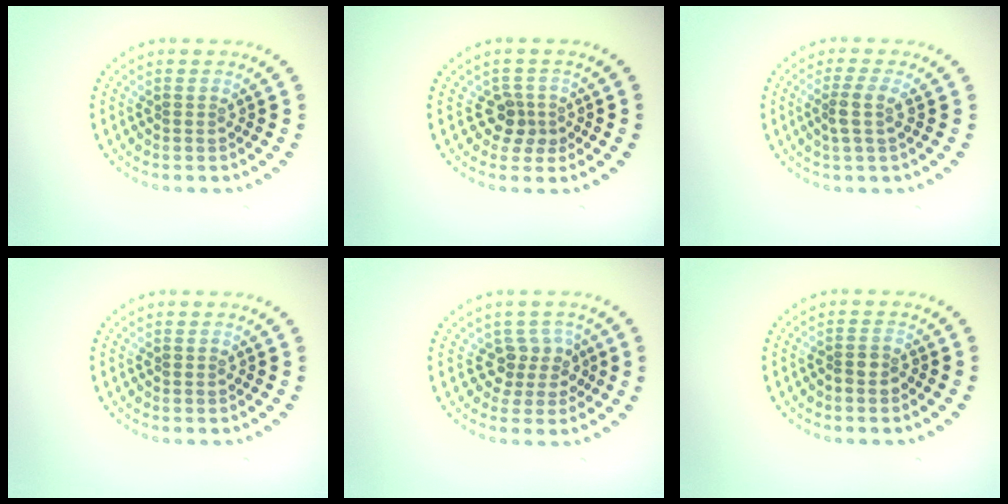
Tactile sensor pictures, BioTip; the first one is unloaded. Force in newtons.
{"total": 2.3, "press": 1.8, "slide": 1.4}
{"total": 2.0, "press": 1.6, "slide": 1.3}
{"total": 0.6, "press": 0.6, "slide": 0.0}
{"total": 2.7, "press": 2.2, "slide": 1.5}
{"total": 1.5, "press": 1.3, "slide": 0.7}